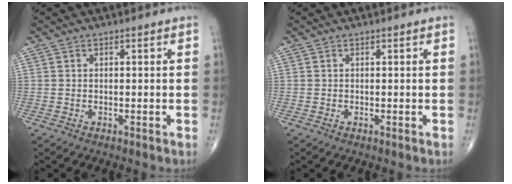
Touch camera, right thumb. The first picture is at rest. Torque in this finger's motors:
{"motor_torque": [-0.11, -0.07, -0.15, -0.01, -0.09]}